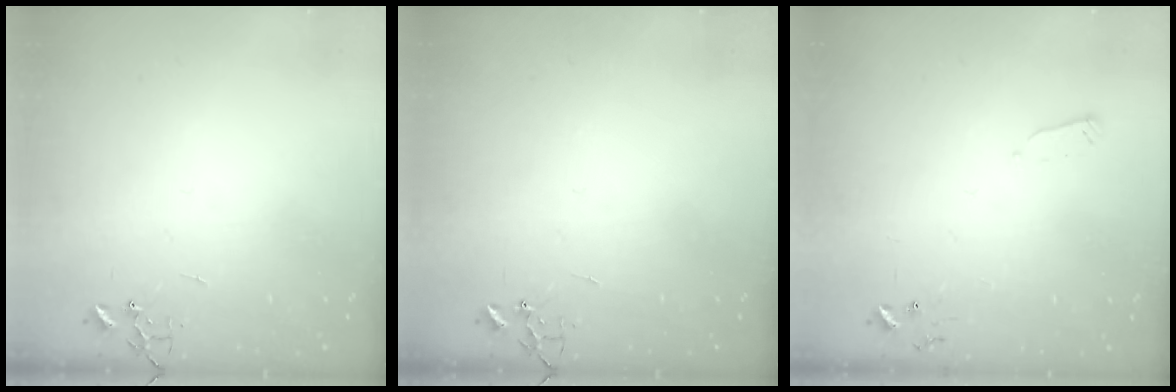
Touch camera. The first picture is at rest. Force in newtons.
{"total": 0.0}
{"total": 2.4, "press": 2.4, "slide": 0.4}